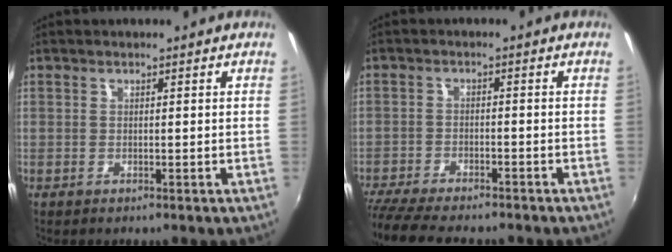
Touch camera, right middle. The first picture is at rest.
{"total": 12.3, "force": [-10.7, 2.0, 5.7], "torque": [-0.134, -0.038, -0.181]}